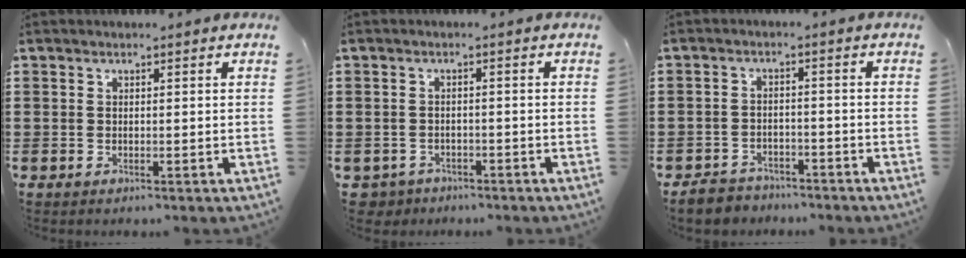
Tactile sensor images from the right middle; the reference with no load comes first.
{"total": 2.1, "force": [-1.9, 0.9, -0.2], "torque": [-0.005, 0.001, -0.044]}
{"total": 3.7, "force": [-3.5, 1.1, 0.0], "torque": [-0.014, 0.003, -0.077]}